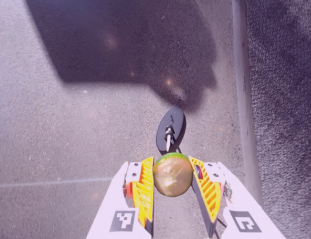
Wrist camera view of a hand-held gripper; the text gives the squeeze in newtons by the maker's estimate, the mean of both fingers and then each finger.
{"total": 10.9, "left": 11.1, "right": 10.6}